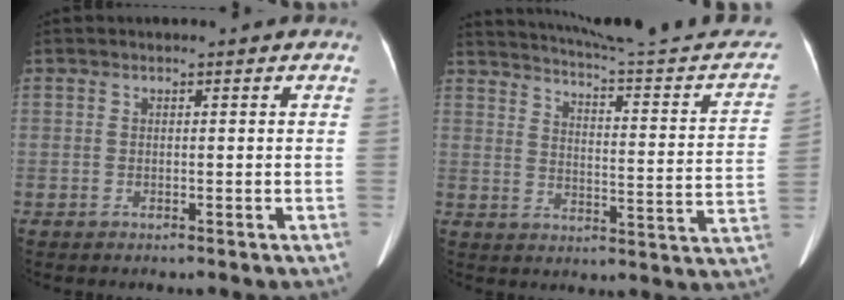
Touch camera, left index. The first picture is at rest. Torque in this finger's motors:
{"motor_torque": [0.30, -0.98, 0.01, 0.05]}